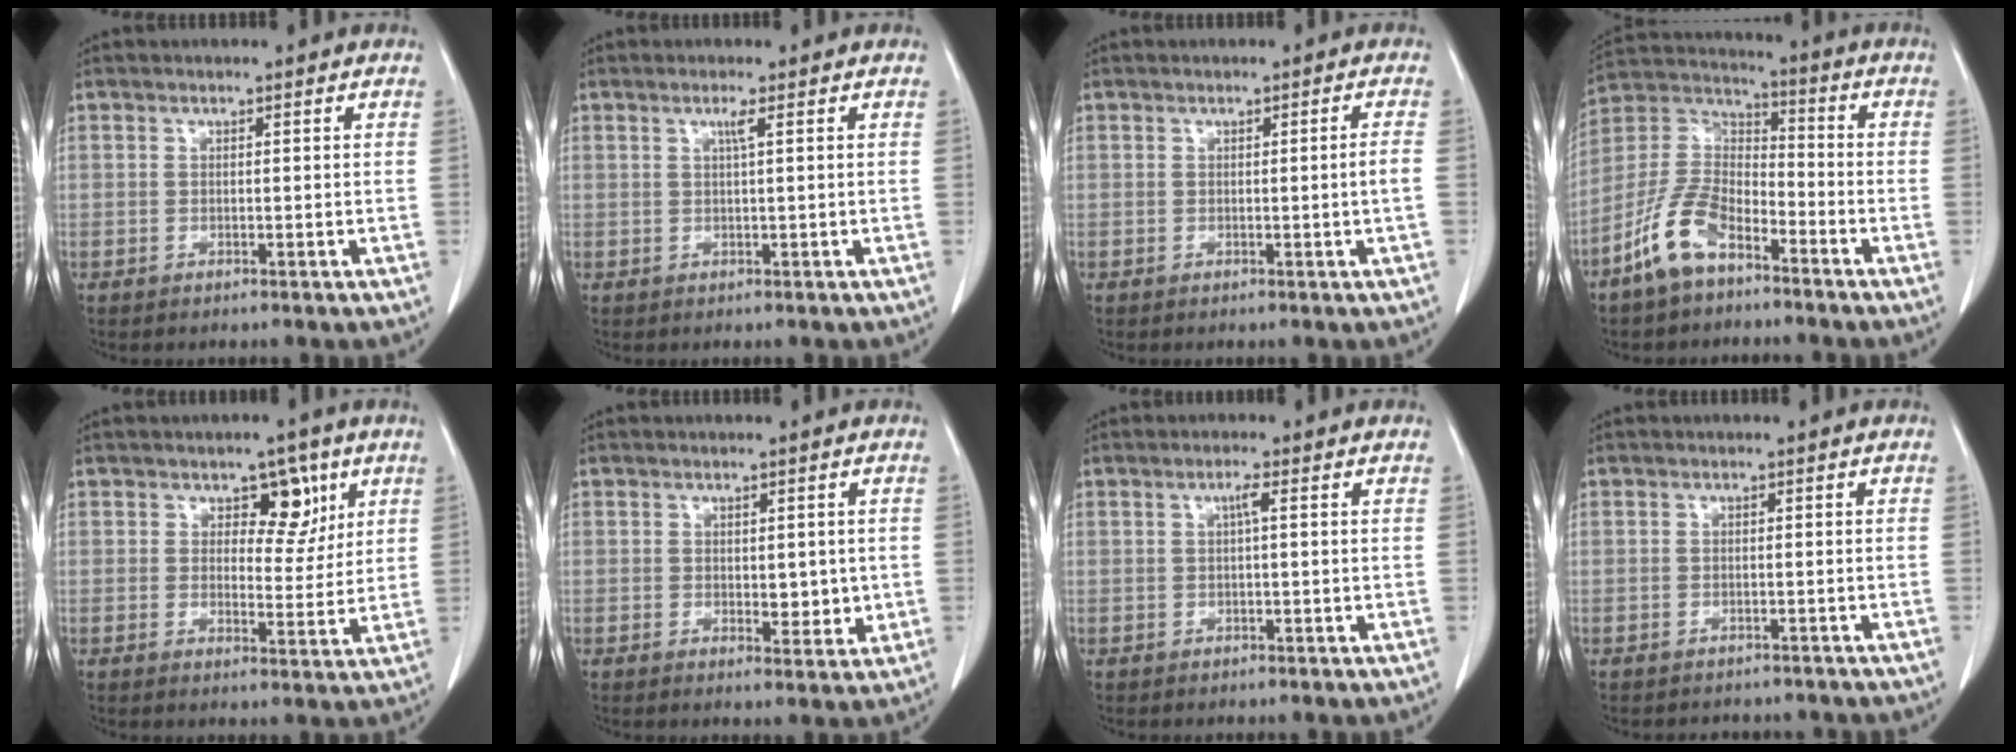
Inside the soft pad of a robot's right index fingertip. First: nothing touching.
{"total": 1.3, "force": [0.5, -0.3, 1.1], "torque": [-0.025, -0.001, 0.010]}
{"total": 1.7, "force": [-0.3, -0.5, 1.6], "torque": [-0.026, -0.003, -0.003]}
{"total": 11.2, "force": [-7.1, 5.0, 7.1], "torque": [-0.165, 0.007, -0.145]}
{"total": 5.7, "force": [2.8, 3.2, 3.7], "torque": [-0.037, 0.003, 0.039]}
{"total": 3.7, "force": [0.0, 1.9, 3.1], "torque": [-0.036, -0.007, 0.006]}
{"total": 1.3, "force": [0.2, -0.1, 1.3], "torque": [-0.026, 0.003, 0.003]}
{"total": 4.9, "force": [-4.4, 2.2, 0.5], "torque": [-0.005, 0.000, -0.047]}